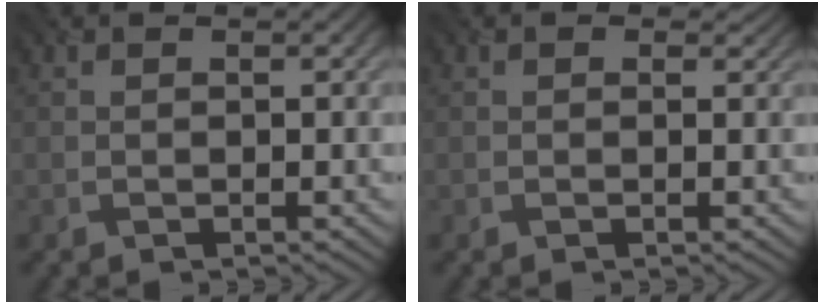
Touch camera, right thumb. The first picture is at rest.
{"total": 0.7, "force": [0.3, 0.6, 0.3], "torque": [-0.003, -0.006, 0.006]}